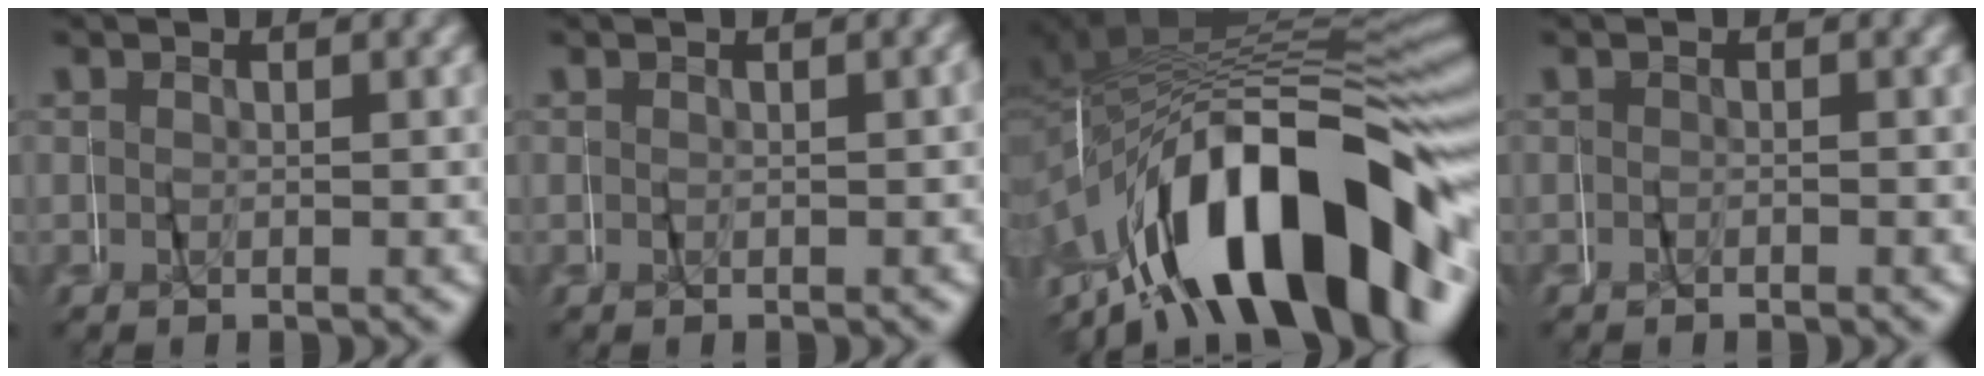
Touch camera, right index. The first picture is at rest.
{"total": 0.0}
{"total": 18.4, "force": [-7.6, 8.3, 14.5], "torque": [-0.238, 0.001, -0.106]}
{"total": 0.5, "force": [-0.3, 0.3, 0.3], "torque": [-0.012, 0.001, -0.007]}